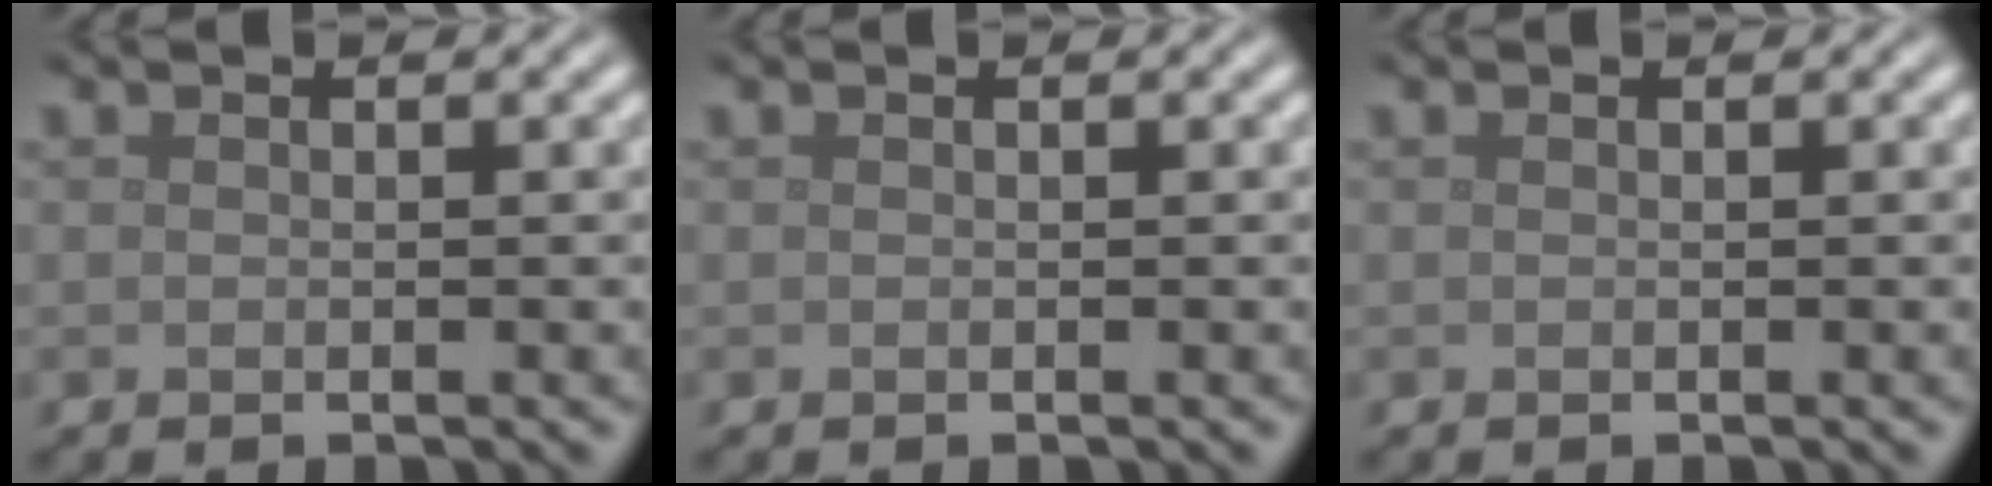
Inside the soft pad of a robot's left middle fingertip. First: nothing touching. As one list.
[{"total": 0.0}, {"total": 0.0}]